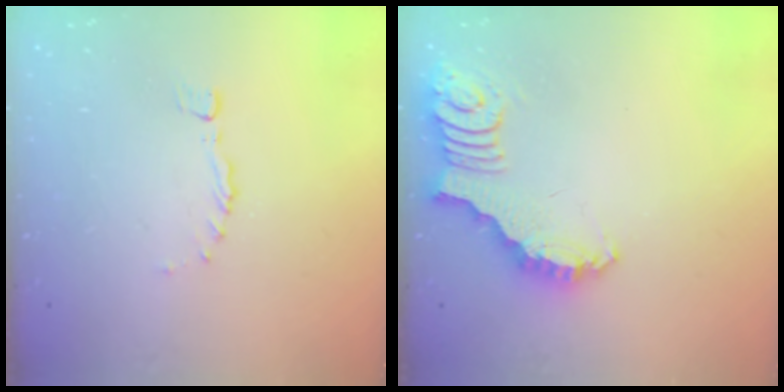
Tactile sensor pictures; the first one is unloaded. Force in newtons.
{"total": 2.5, "press": 2.5, "slide": 0.5}